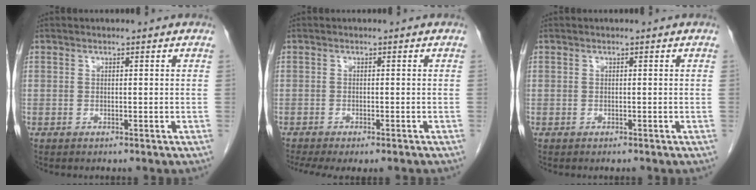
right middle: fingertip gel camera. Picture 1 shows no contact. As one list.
[{"total": 7.7, "force": [-6.3, 1.9, 4.0], "torque": [-0.055, -0.003, -0.092]}, {"total": 0.0}]